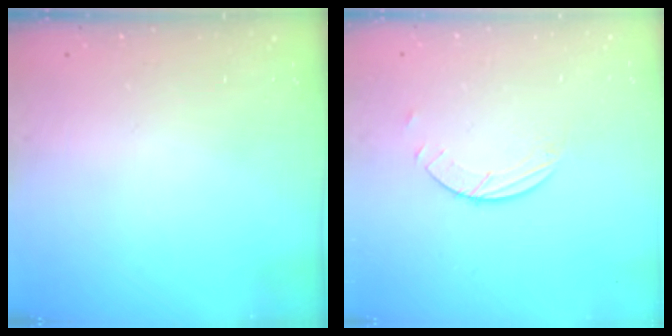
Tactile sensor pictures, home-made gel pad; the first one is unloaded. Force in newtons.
{"total": 1.7, "press": 1.7, "slide": 0.2}